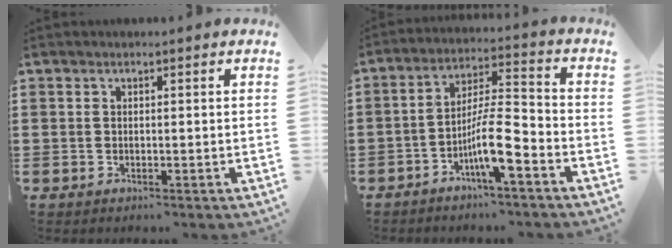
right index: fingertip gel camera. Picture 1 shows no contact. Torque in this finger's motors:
{"motor_torque": [0.03, 0.00, 0.19, 0.06]}